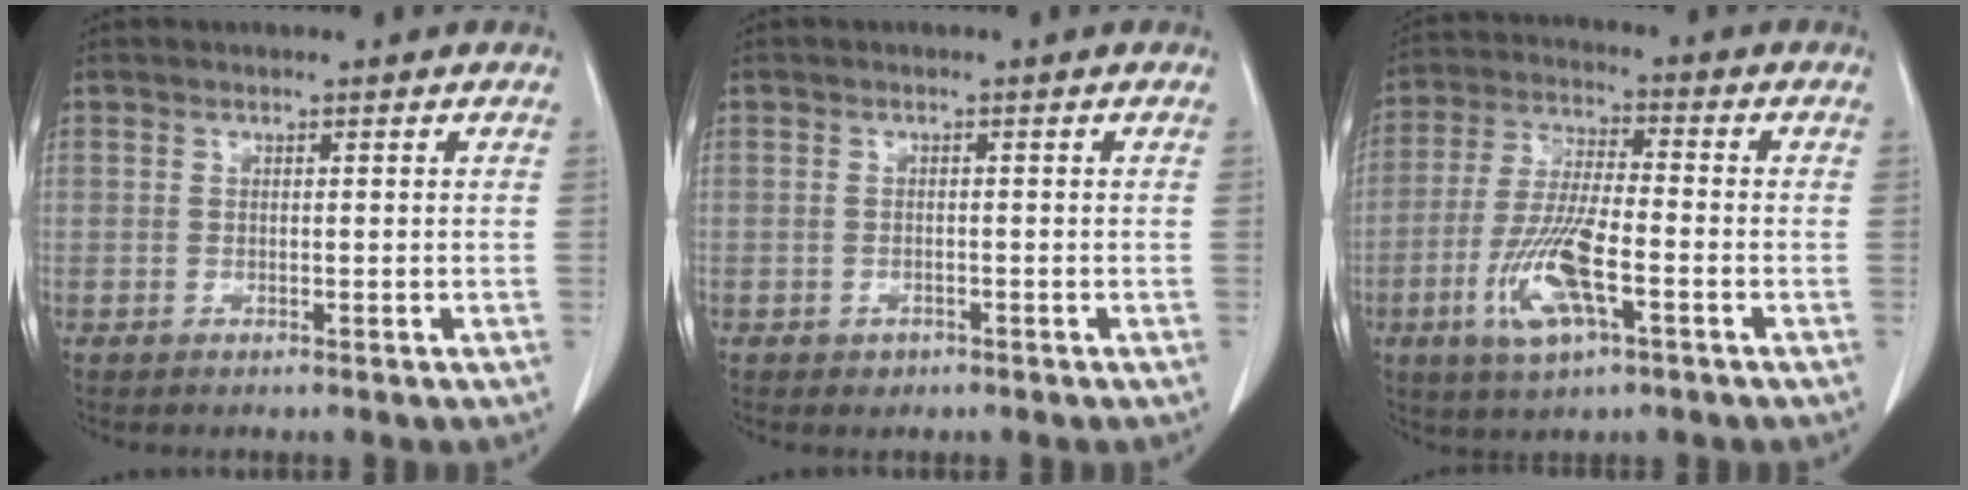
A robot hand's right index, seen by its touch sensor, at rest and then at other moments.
{"total": 1.1, "force": [-0.6, 0.9, 0.3], "torque": [-0.008, 0.001, -0.003]}
{"total": 11.2, "force": [-4.2, 2.7, 10.1], "torque": [-0.209, -0.010, -0.076]}